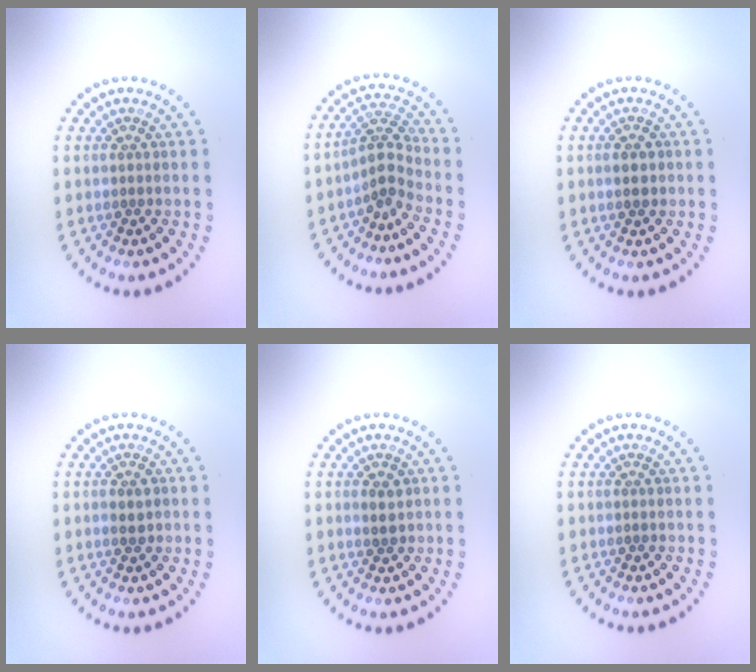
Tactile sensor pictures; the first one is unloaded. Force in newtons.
{"total": 2.6, "press": 1.9, "slide": 1.7}
{"total": 1.8, "press": 1.8, "slide": 0.0}
{"total": 1.2, "press": 1.2, "slide": 0.1}
{"total": 1.3, "press": 1.2, "slide": 0.5}
{"total": 0.0}